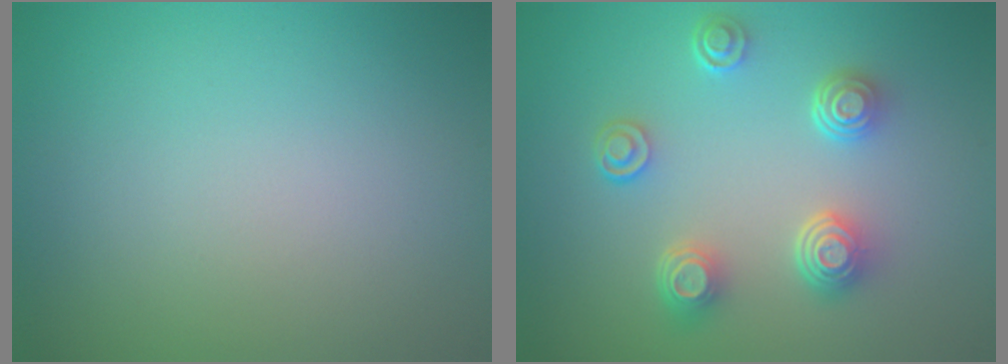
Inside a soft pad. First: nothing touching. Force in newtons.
{"total": 4.4, "press": 3.2, "slide": 2.9}